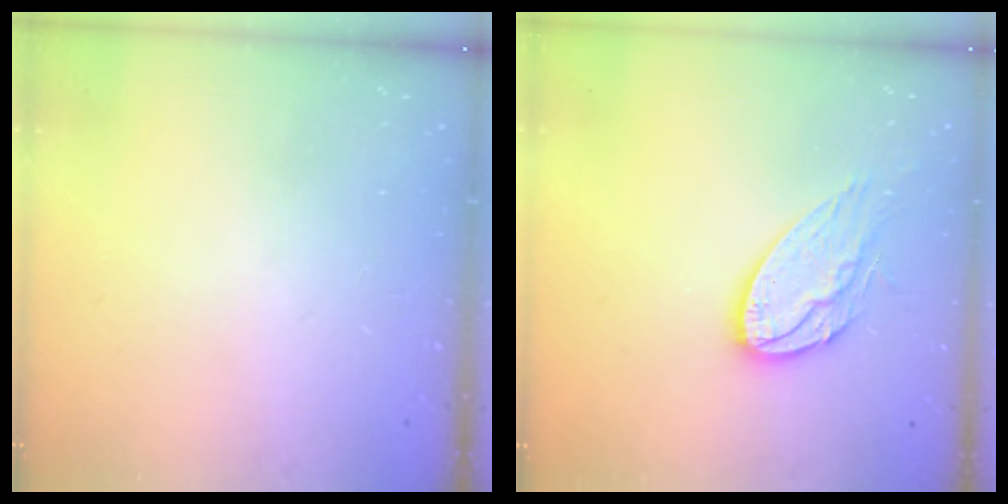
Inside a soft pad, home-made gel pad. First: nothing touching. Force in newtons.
{"total": 12.8, "press": 12.8, "slide": 0.9}